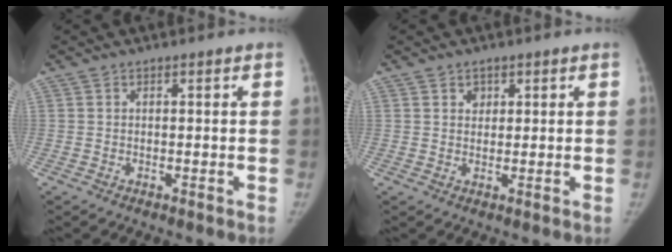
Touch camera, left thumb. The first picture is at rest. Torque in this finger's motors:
{"motor_torque": [-0.34, 0.28, -0.35, -0.05, -0.01]}